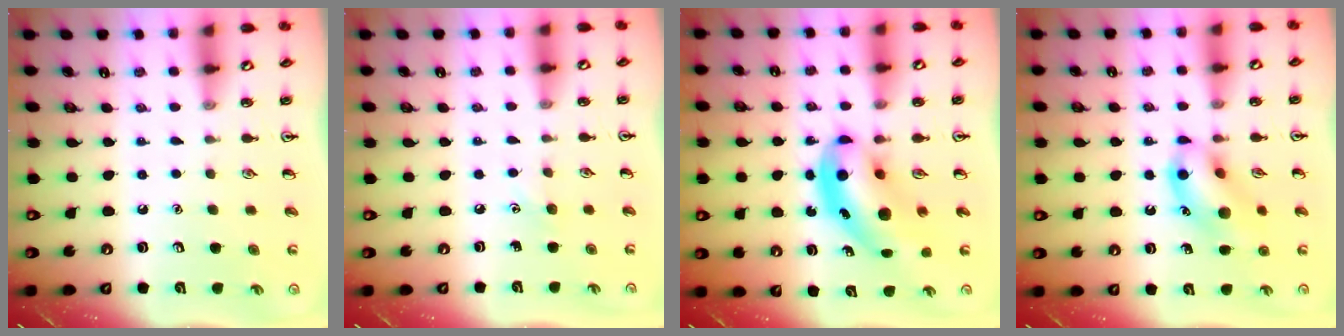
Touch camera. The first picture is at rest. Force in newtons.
{"total": 3.7, "press": 3.5, "slide": 1.3}
{"total": 9.7, "press": 9.3, "slide": 2.9}
{"total": 11.8, "press": 11.7, "slide": 1.1}